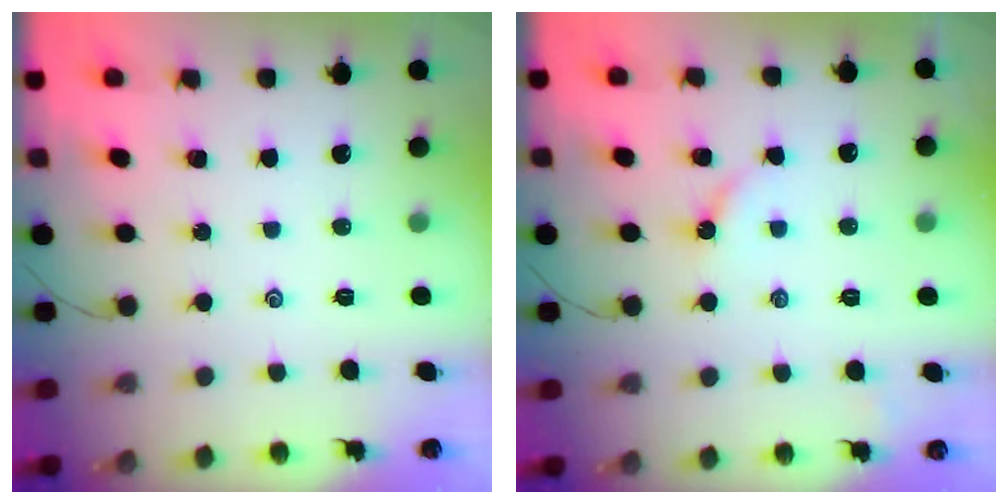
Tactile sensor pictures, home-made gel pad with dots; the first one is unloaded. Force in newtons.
{"total": 3.3, "press": 3.2, "slide": 0.5}